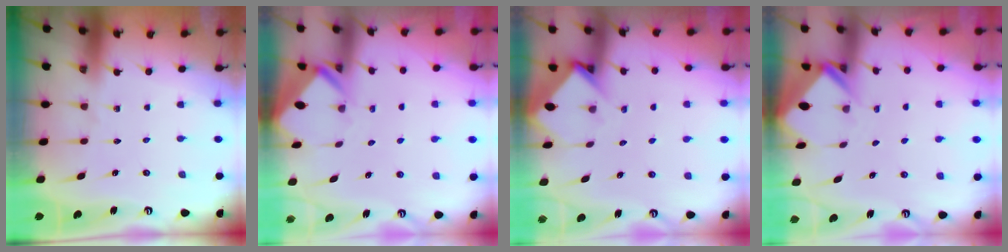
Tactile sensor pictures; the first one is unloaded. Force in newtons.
{"total": 2.9, "press": 2.9, "slide": 0.2}
{"total": 3.7, "press": 3.7, "slide": 0.2}
{"total": 2.7, "press": 2.7, "slide": 0.3}